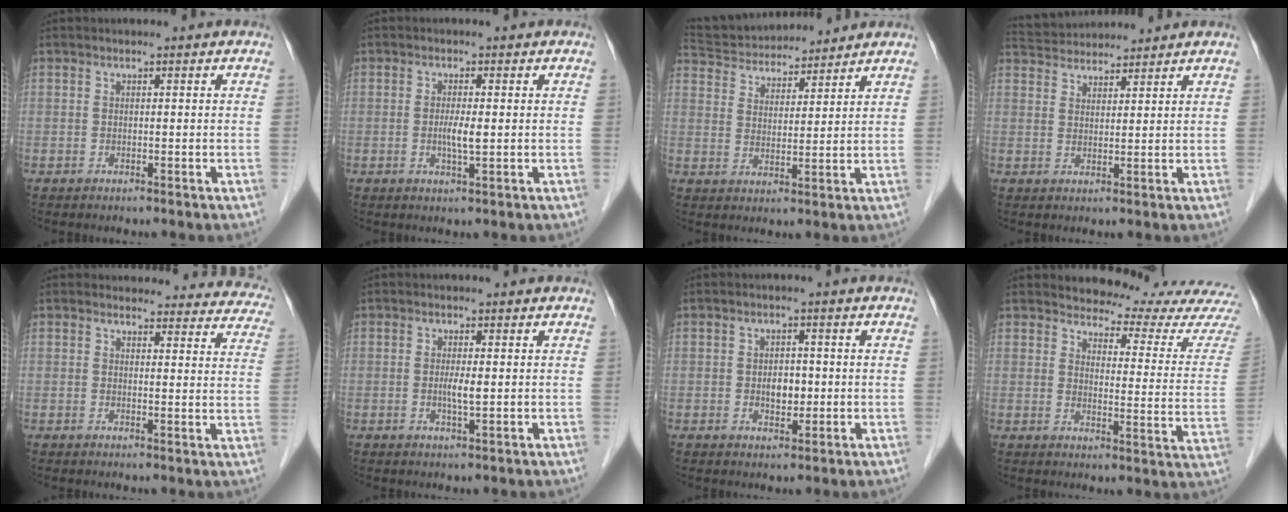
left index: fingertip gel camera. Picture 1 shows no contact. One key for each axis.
{"total": 2.6, "fx": -0.1, "fy": 0.2, "fz": 2.6, "tx": -0.053, "ty": -0.004, "tz": -0.003}
{"total": 13.5, "fx": 12.6, "fy": 3.3, "fz": 3.7, "tx": -0.072, "ty": 0.036, "tz": 0.213}
{"total": 7.5, "fx": 7.2, "fy": 1.3, "fz": 1.4, "tx": -0.032, "ty": 0.036, "tz": 0.122}
{"total": 17.9, "fx": 17.0, "fy": 5.1, "fz": 2.5, "tx": 0.008, "ty": -0.045, "tz": 0.162}
{"total": 2.1, "fx": 0.0, "fy": 0.2, "fz": 2.1, "tx": -0.045, "ty": -0.003, "tz": -0.001}
{"total": 3.1, "fx": -0.3, "fy": 1.9, "fz": 2.3, "tx": -0.037, "ty": 0.003, "tz": 0.000}
{"total": 15.4, "fx": 15.2, "fy": 0.4, "fz": 2.6, "tx": -0.024, "ty": -0.109, "tz": 0.160}